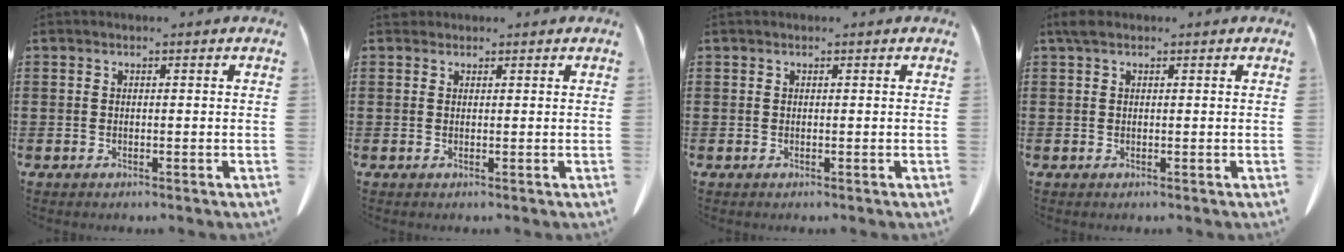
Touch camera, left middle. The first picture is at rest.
{"total": 1.0, "force": [0.9, 0.5, 0.2], "torque": [-0.007, 0.002, 0.018]}
{"total": 0.0}
{"total": 1.3, "force": [0.7, 0.7, 0.9], "torque": [-0.022, 0.004, 0.013]}